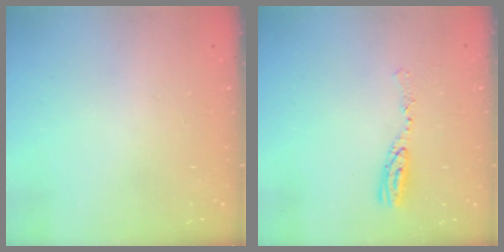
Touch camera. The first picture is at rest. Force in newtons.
{"total": 8.1, "press": 8.1, "slide": 0.6}